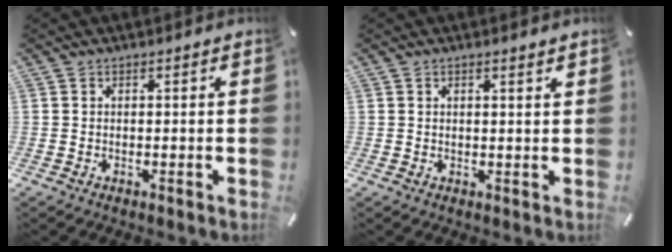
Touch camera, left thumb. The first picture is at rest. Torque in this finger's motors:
{"motor_torque": [0.16, -0.06, -0.06, -0.03, 0.02]}